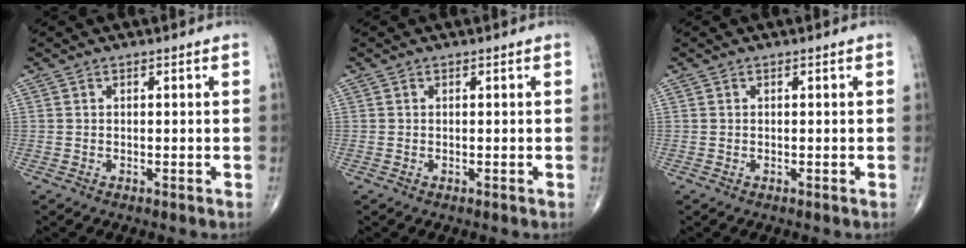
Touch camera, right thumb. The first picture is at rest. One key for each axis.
{"total": 0.0}
{"total": 0.0}